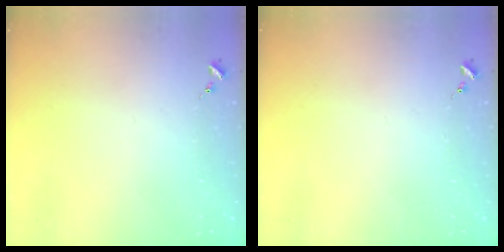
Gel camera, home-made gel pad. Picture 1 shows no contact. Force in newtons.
{"total": 0.0}